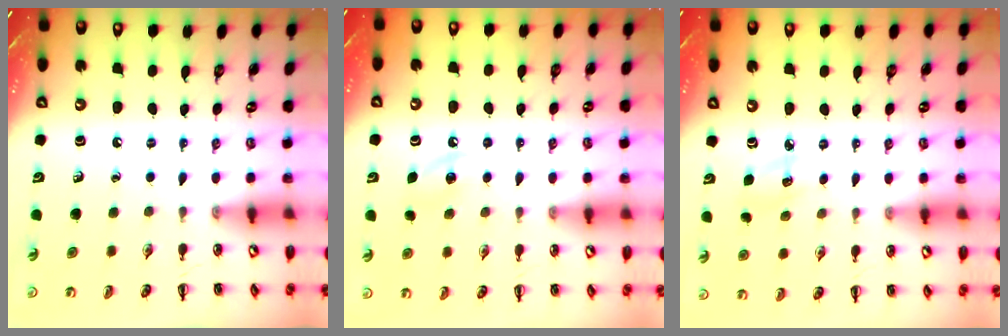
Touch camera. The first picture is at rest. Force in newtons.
{"total": 5.8, "press": 5.5, "slide": 1.9}
{"total": 5.4, "press": 5.1, "slide": 1.6}